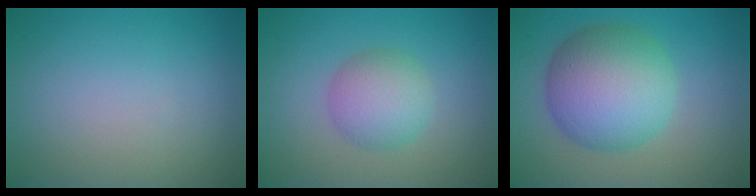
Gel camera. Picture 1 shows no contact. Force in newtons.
{"total": 3.9, "press": 3.9, "slide": 0.2}
{"total": 8.9, "press": 8.9, "slide": 0.1}